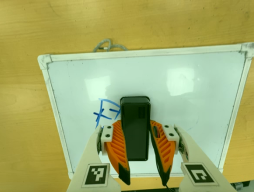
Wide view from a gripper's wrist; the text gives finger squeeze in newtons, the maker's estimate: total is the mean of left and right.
{"total": 11.2, "left": 11.2, "right": 11.3}